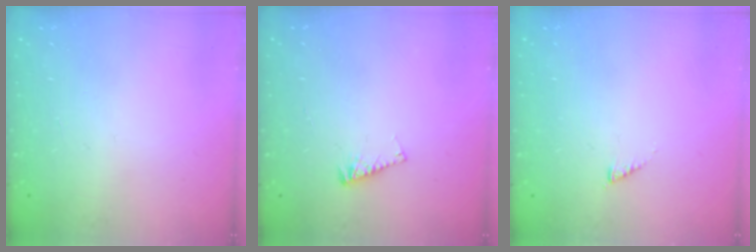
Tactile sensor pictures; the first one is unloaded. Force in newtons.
{"total": 3.8, "press": 3.8, "slide": 0.3}
{"total": 1.6, "press": 1.5, "slide": 0.3}